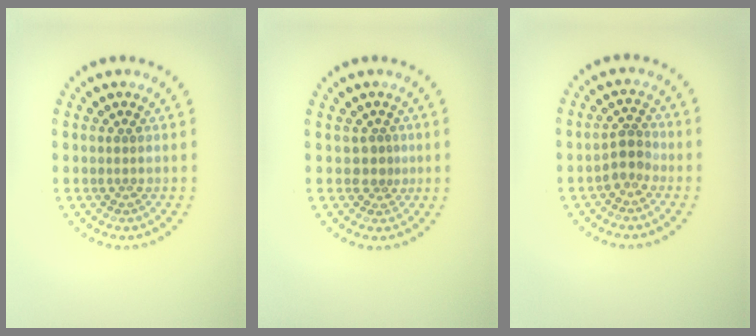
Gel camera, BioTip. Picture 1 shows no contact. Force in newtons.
{"total": 1.4, "press": 0.9, "slide": 1.1}
{"total": 2.0, "press": 1.6, "slide": 1.2}